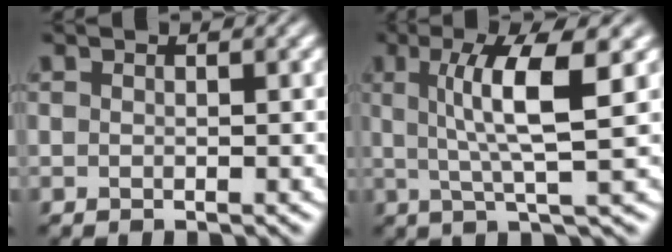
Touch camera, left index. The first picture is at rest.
{"total": 6.8, "force": [1.6, 1.3, 6.4], "torque": [-0.108, 0.006, 0.027]}